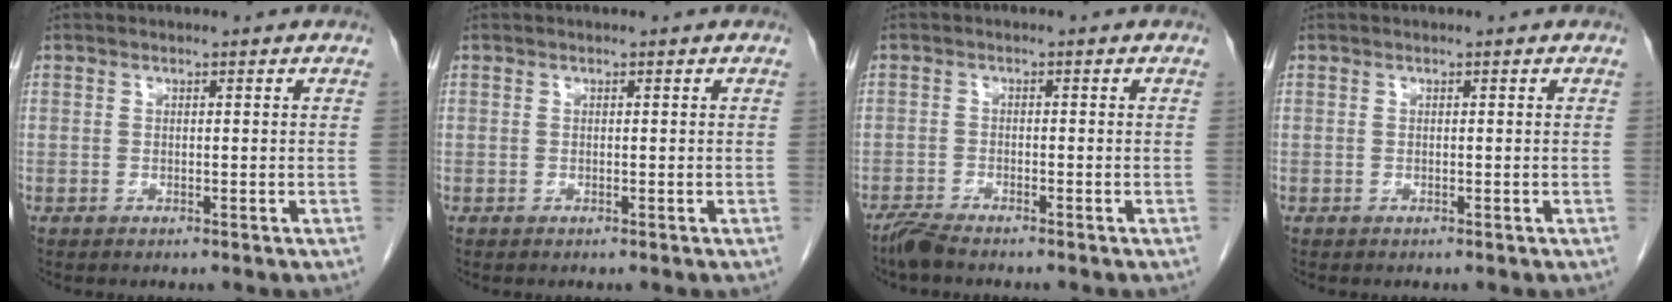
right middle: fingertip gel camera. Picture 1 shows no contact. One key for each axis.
{"total": 0.0}
{"total": 2.5, "fx": -2.3, "fy": 0.1, "fz": 1.1, "tx": -0.030, "ty": -0.008, "tz": -0.046}
{"total": 0.0}